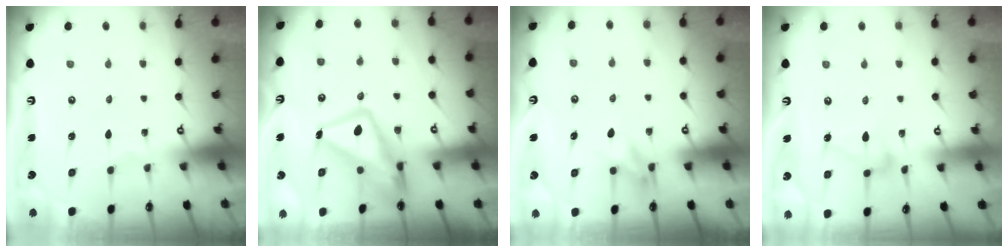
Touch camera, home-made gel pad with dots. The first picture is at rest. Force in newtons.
{"total": 16.0, "press": 15.8, "slide": 2.0}
{"total": 8.2, "press": 8.0, "slide": 1.9}
{"total": 7.3, "press": 7.3, "slide": 0.2}